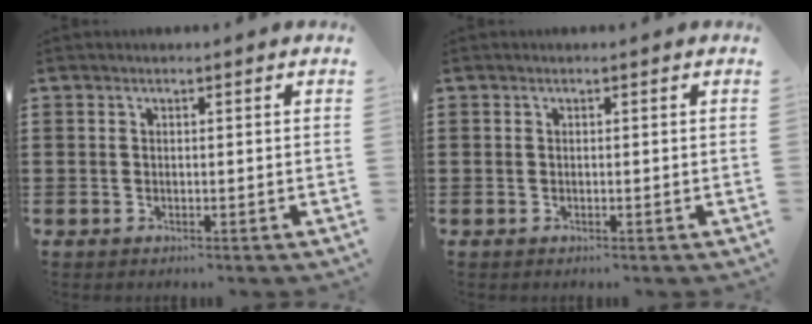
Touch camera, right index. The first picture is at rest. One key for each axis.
{"total": 0.0}